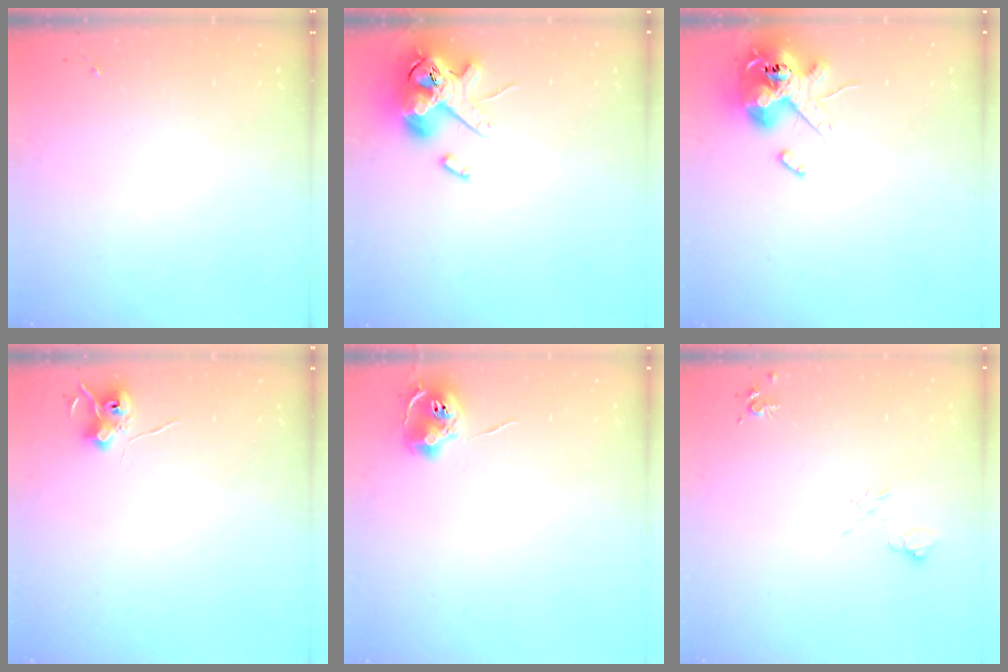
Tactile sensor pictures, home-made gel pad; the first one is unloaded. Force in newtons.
{"total": 14.5, "press": 14.3, "slide": 2.4}
{"total": 13.8, "press": 13.6, "slide": 2.2}
{"total": 6.9, "press": 6.9, "slide": 0.6}
{"total": 8.7, "press": 8.7, "slide": 0.4}
{"total": 6.4, "press": 6.3, "slide": 1.1}